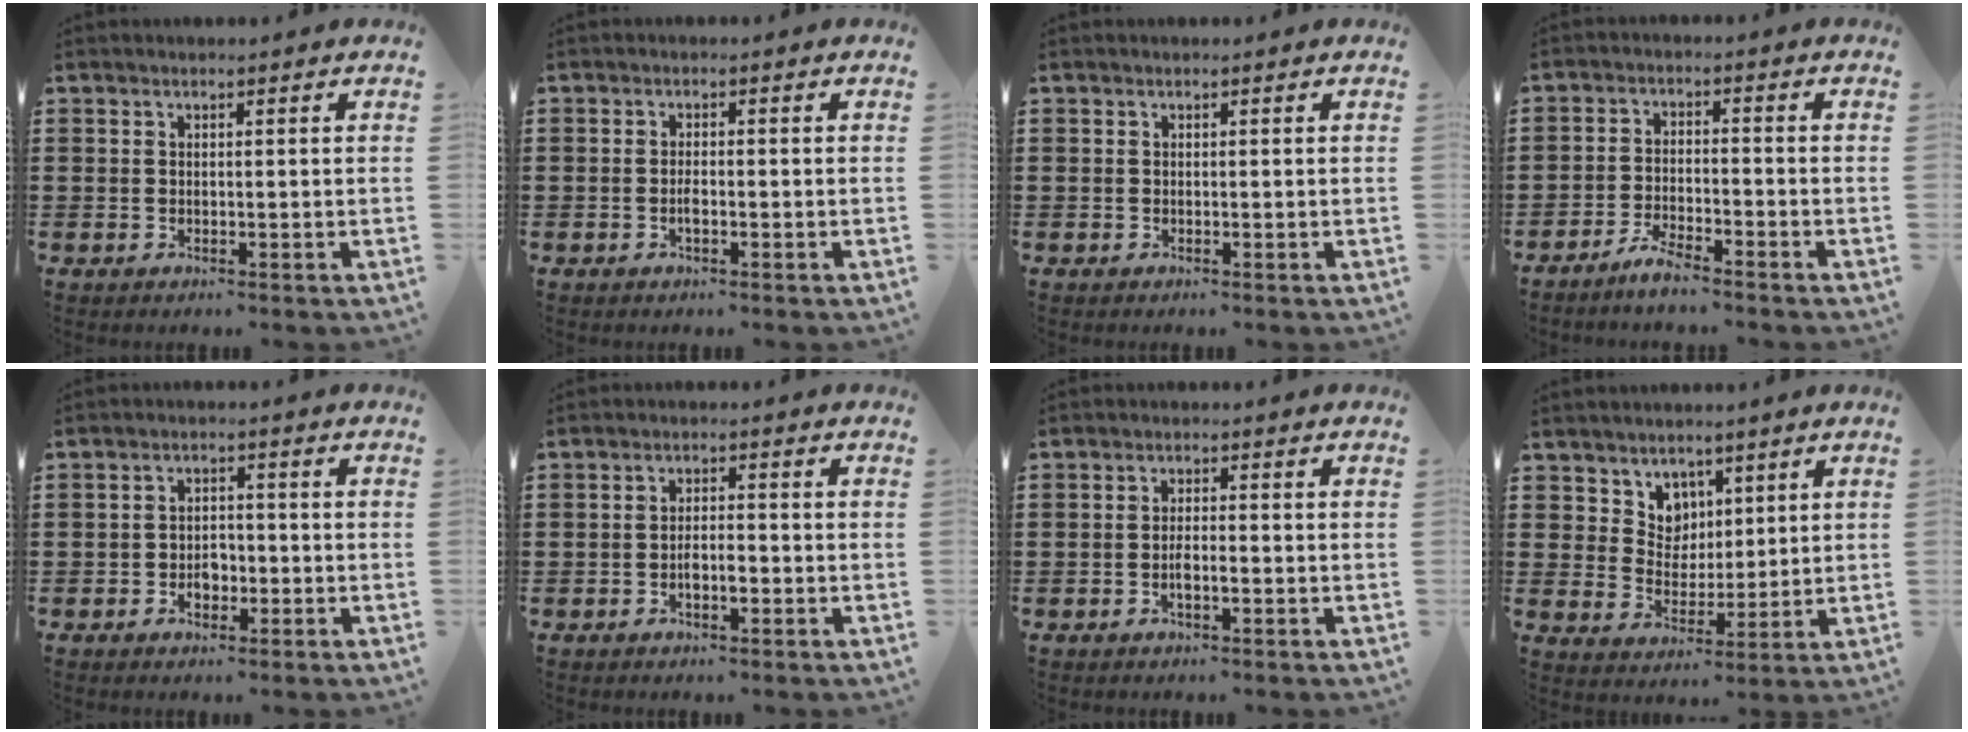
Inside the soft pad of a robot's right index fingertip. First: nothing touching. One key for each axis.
{"total": 1.6, "fx": -0.6, "fy": 0.5, "fz": 1.4, "tx": -0.028, "ty": 0.000, "tz": -0.011}
{"total": 0.0}
{"total": 3.6, "fx": -3.4, "fy": 0.1, "fz": 1.3, "tx": -0.030, "ty": 0.002, "tz": -0.068}
{"total": 2.6, "fx": -1.1, "fy": 2.0, "fz": 1.3, "tx": -0.030, "ty": 0.005, "tz": -0.023}
{"total": 2.7, "fx": -1.1, "fy": 1.0, "fz": 2.3, "tx": -0.043, "ty": 0.003, "tz": -0.020}
{"total": 2.4, "fx": -0.9, "fy": 0.6, "fz": 2.1, "tx": -0.046, "ty": -0.001, "tz": -0.018}
{"total": 5.4, "fx": 3.5, "fy": 4.1, "fz": 0.2, "tx": -0.032, "ty": -0.002, "tz": 0.066}